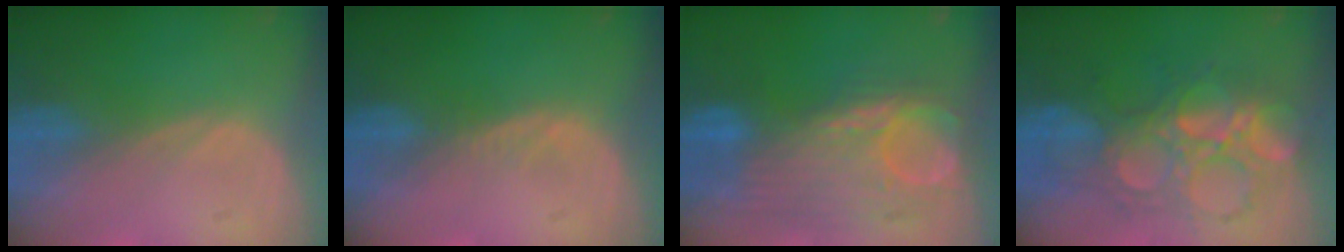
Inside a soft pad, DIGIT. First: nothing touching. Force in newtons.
{"total": 1.1, "press": 1.1, "slide": 0.3}
{"total": 10.2, "press": 9.8, "slide": 2.7}
{"total": 9.5, "press": 9.5, "slide": 0.2}